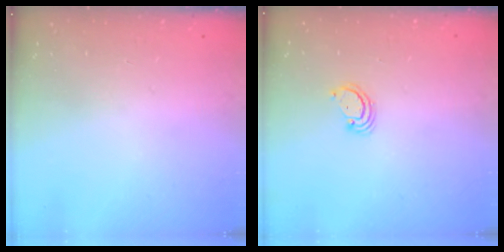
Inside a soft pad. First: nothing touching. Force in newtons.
{"total": 2.4, "press": 2.4, "slide": 0.2}